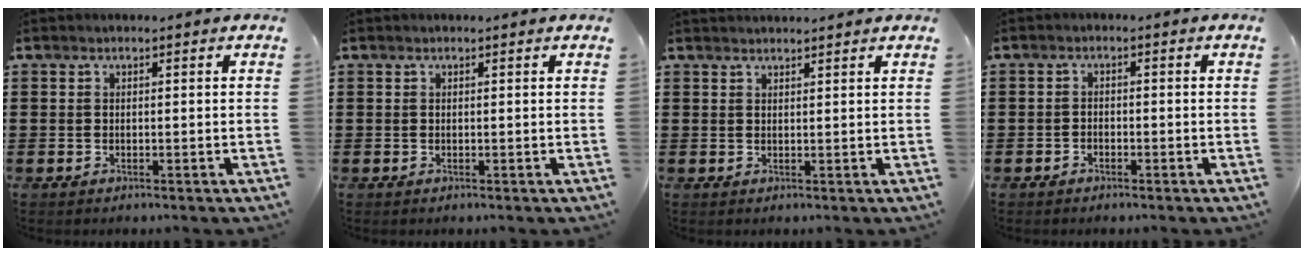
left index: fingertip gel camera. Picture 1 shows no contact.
{"total": 0.0}
{"total": 1.4, "force": [1.4, 0.0, 0.0], "torque": [-0.004, 0.001, 0.028]}
{"total": 1.2, "force": [-1.1, 0.4, -0.1], "torque": [-0.004, 0.003, -0.024]}